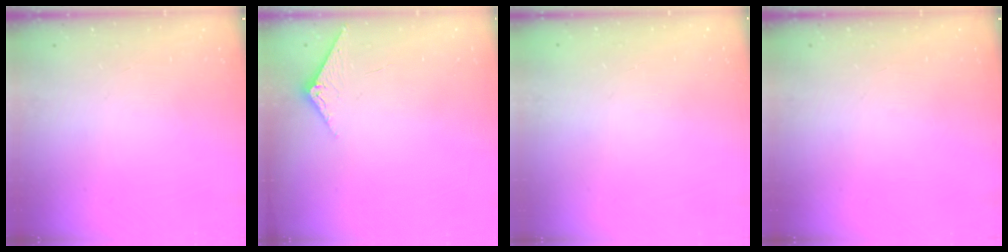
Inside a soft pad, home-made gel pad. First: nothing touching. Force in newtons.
{"total": 3.5, "press": 3.5, "slide": 0.4}
{"total": 0.0}
{"total": 0.0}